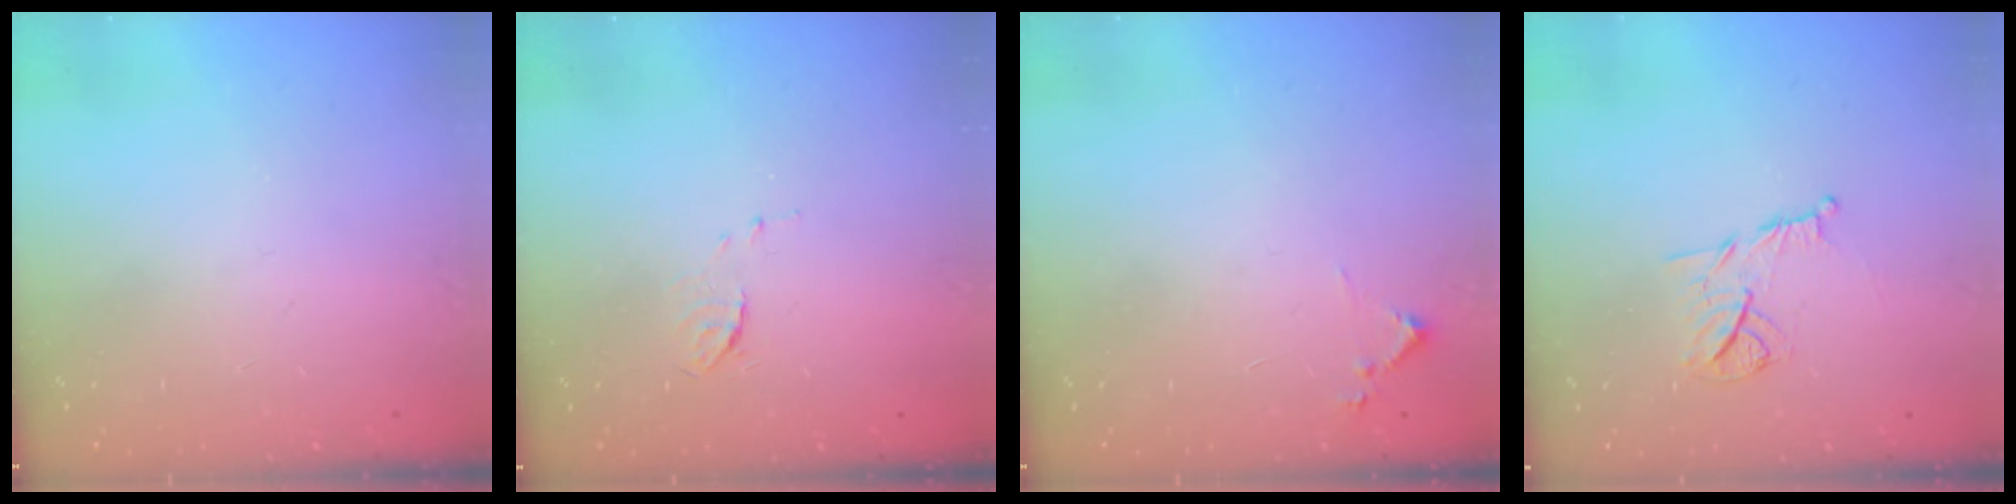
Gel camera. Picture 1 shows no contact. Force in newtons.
{"total": 4.1, "press": 4.1, "slide": 0.2}
{"total": 5.7, "press": 5.7, "slide": 0.6}
{"total": 8.6, "press": 8.6, "slide": 0.7}